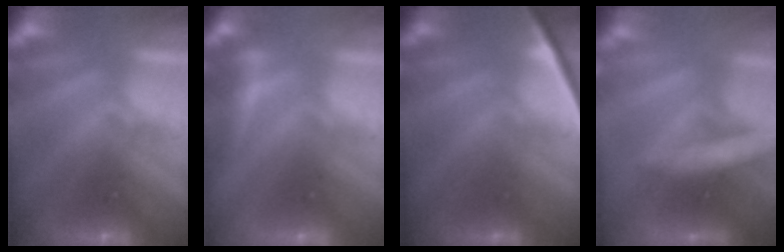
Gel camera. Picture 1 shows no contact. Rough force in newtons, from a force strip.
{"total": 2.9}
{"total": 2.2}
{"total": 7.4}